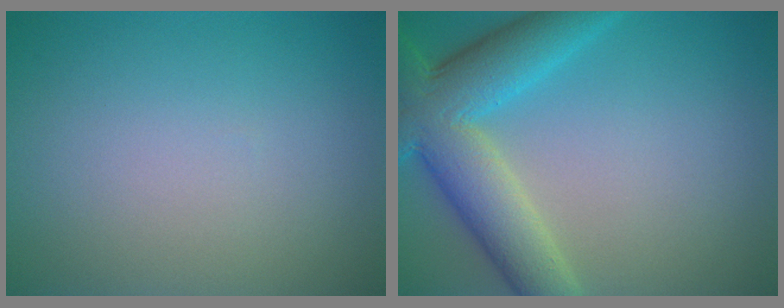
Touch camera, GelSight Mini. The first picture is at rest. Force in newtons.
{"total": 8.6, "press": 8.6, "slide": 0.4}